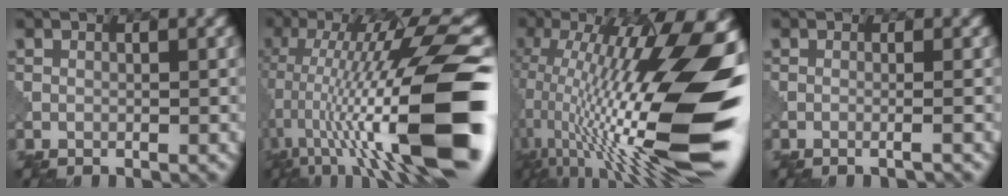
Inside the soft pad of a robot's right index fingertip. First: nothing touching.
{"total": 17.6, "force": [-3.8, 4.4, 16.6], "torque": [-0.279, 0.027, -0.067]}
{"total": 19.2, "force": [-1.7, 5.1, 18.5], "torque": [-0.308, 0.024, -0.034]}
{"total": 1.7, "force": [-0.2, 0.6, 1.6], "torque": [-0.017, -0.001, -0.023]}